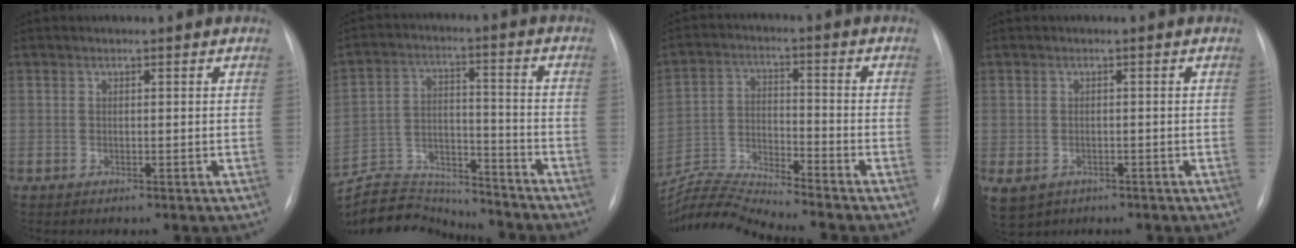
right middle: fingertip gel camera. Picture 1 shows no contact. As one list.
[{"total": 14.5, "force": [-14.3, 1.8, 1.4], "torque": [-0.025, 0.028, -0.231]}, {"total": 10.3, "force": [-9.9, -2.3, 1.3], "torque": [-0.036, 0.002, -0.188]}, {"total": 9.3, "force": [-5.0, 7.2, 3.0], "torque": [-0.087, -0.002, -0.062]}]